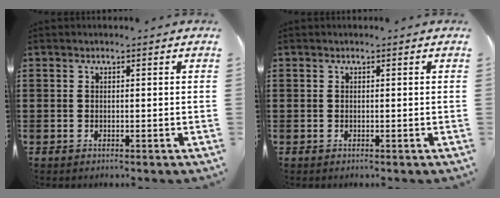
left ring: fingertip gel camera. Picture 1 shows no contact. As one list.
[{"total": 0.0}]